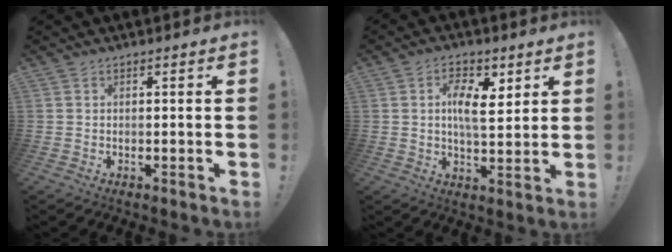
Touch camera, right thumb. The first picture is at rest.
{"total": 9.1, "force": [3.4, 4.0, 7.5], "torque": [-0.108, -0.016, 0.056]}